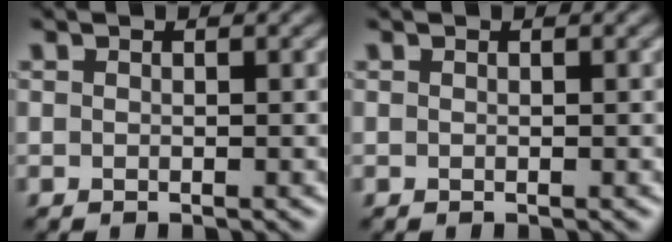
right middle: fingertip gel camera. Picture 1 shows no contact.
{"total": 0.0}